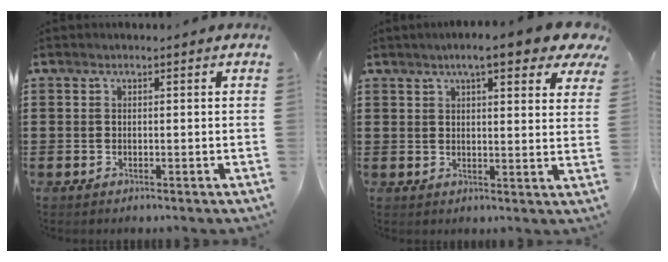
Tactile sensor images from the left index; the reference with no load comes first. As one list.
[{"total": 7.7, "force": [5.8, 1.3, 5.0], "torque": [-0.088, -0.011, 0.097]}]